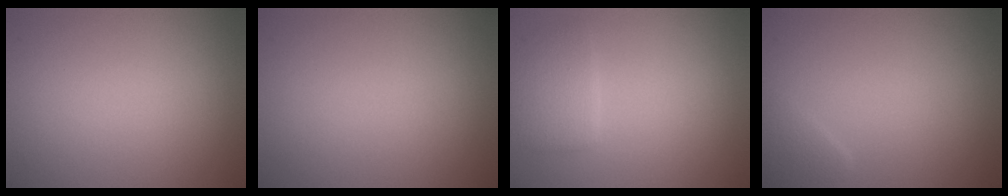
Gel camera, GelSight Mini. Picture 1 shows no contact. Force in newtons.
{"total": 0.0}
{"total": 2.3, "press": 2.2, "slide": 0.3}
{"total": 1.2, "press": 1.2, "slide": 0.0}